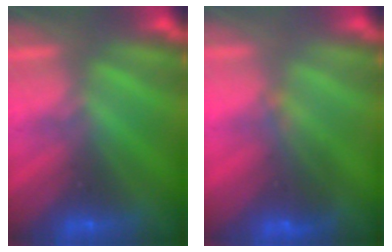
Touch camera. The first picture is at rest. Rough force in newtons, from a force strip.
{"total": 4.1}